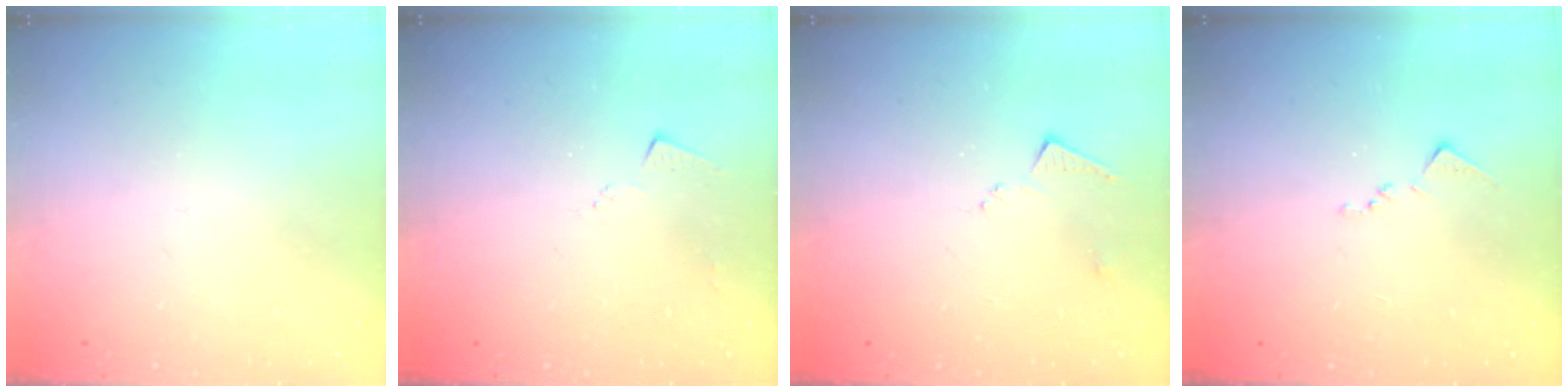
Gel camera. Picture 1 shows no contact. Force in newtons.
{"total": 3.4, "press": 3.4, "slide": 0.4}
{"total": 6.4, "press": 6.4, "slide": 0.8}
{"total": 7.2, "press": 7.2, "slide": 0.7}